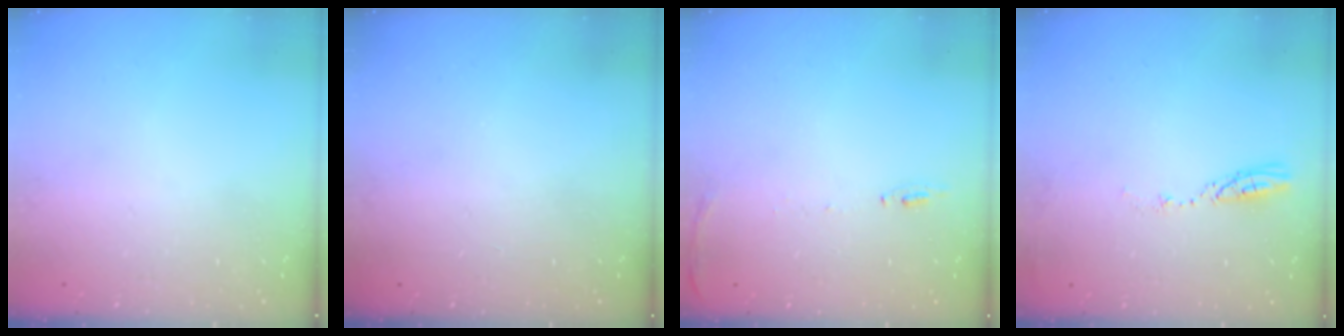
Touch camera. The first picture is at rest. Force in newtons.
{"total": 0.0}
{"total": 6.1, "press": 6.0, "slide": 0.9}
{"total": 3.5, "press": 3.5, "slide": 0.3}